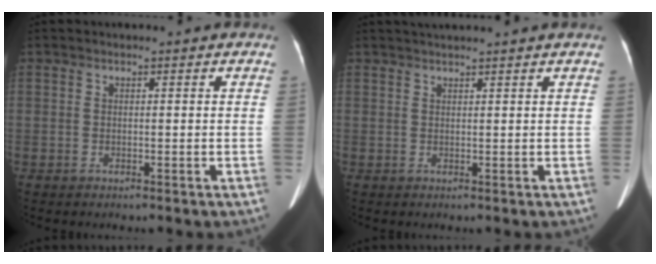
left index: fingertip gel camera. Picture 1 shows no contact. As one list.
[{"total": 4.7, "force": [4.2, -0.8, 2.0], "torque": [-0.023, 0.029, 0.060]}]